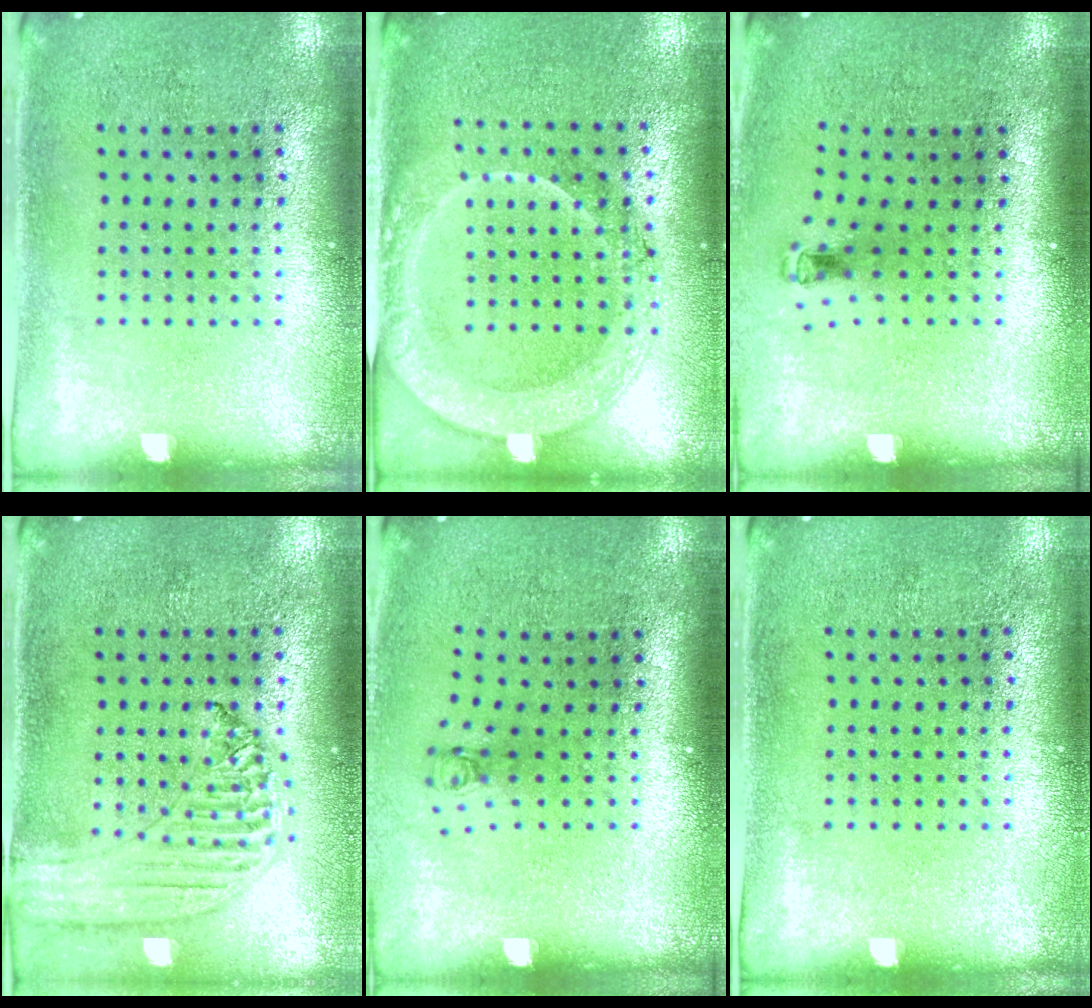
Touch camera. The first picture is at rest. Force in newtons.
{"total": 1.9, "press": 1.8, "slide": 0.6}
{"total": 0.6, "press": 0.3, "slide": 0.5}
{"total": 1.3, "press": 1.2, "slide": 0.2}
{"total": 0.8, "press": 0.3, "slide": 0.7}
{"total": 0.0}